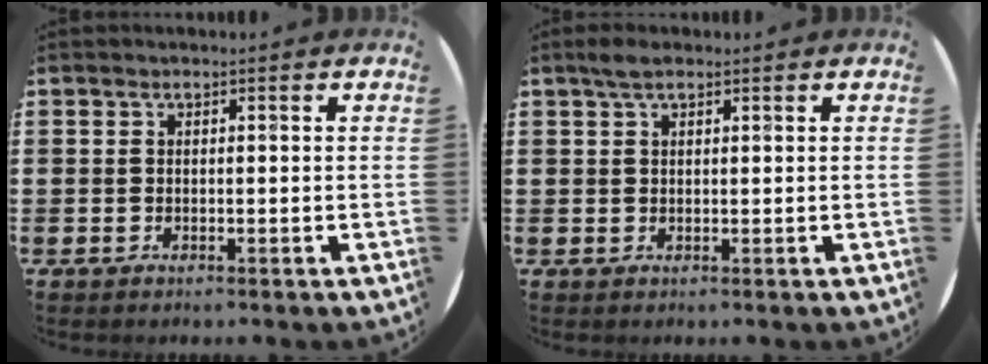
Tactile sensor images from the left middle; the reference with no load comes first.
{"total": 2.0, "force": [1.5, 0.8, 1.1], "torque": [-0.017, 0.002, 0.025]}